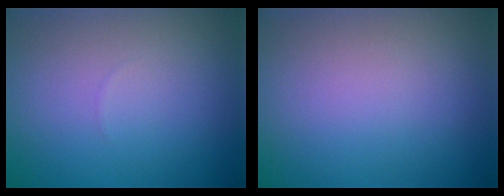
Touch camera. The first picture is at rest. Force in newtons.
{"total": 0.0}